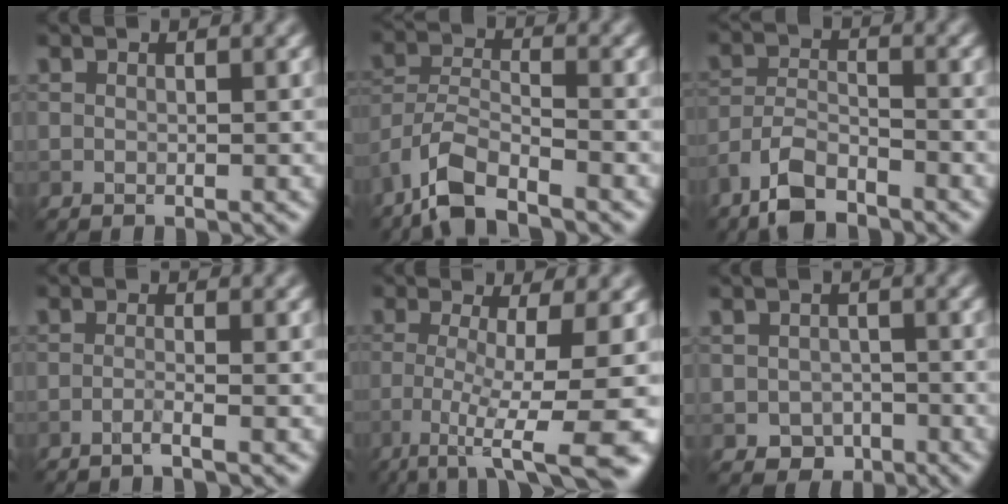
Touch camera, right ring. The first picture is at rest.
{"total": 5.4, "force": [-4.2, 1.5, 3.0], "torque": [-0.055, 0.001, -0.089]}
{"total": 4.8, "force": [-3.8, 1.6, 2.4], "torque": [-0.045, -0.002, -0.084]}
{"total": 1.3, "force": [-0.8, 0.1, 1.1], "torque": [-0.014, 0.001, -0.026]}
{"total": 9.5, "force": [-3.8, 2.0, 8.4], "torque": [-0.128, -0.011, -0.063]}
{"total": 2.4, "force": [-1.0, 2.0, 0.8], "torque": [-0.006, -0.003, -0.019]}